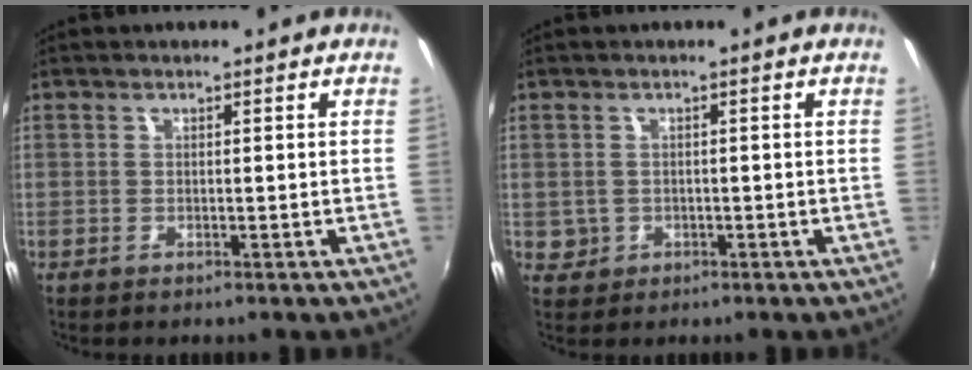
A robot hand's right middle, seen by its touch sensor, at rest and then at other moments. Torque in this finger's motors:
{"motor_torque": [0.14, -0.10, -0.03, -0.01]}